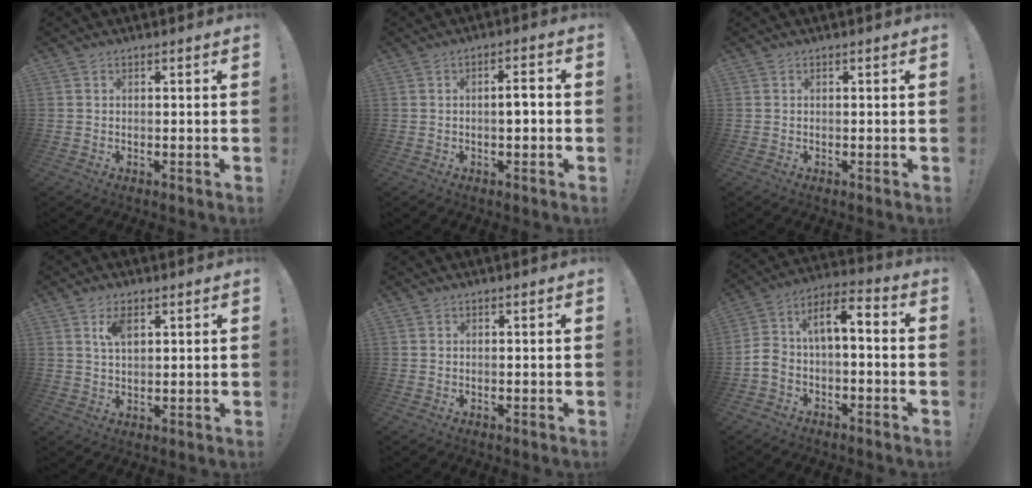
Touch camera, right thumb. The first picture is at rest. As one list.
[{"total": 3.9, "force": [-0.7, 0.9, 3.7], "torque": [-0.050, 0.003, -0.018]}, {"total": 0.0}, {"total": 5.0, "force": [2.5, 2.6, 3.5], "torque": [-0.057, -0.006, 0.041]}, {"total": 0.0}, {"total": 7.7, "force": [-2.6, 4.5, 5.7], "torque": [-0.097, 0.020, -0.047]}]